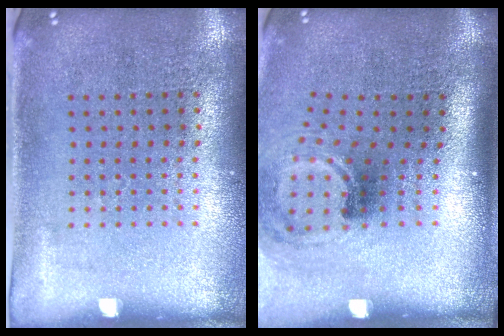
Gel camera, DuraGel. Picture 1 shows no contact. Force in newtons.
{"total": 1.8, "press": 1.2, "slide": 1.3}